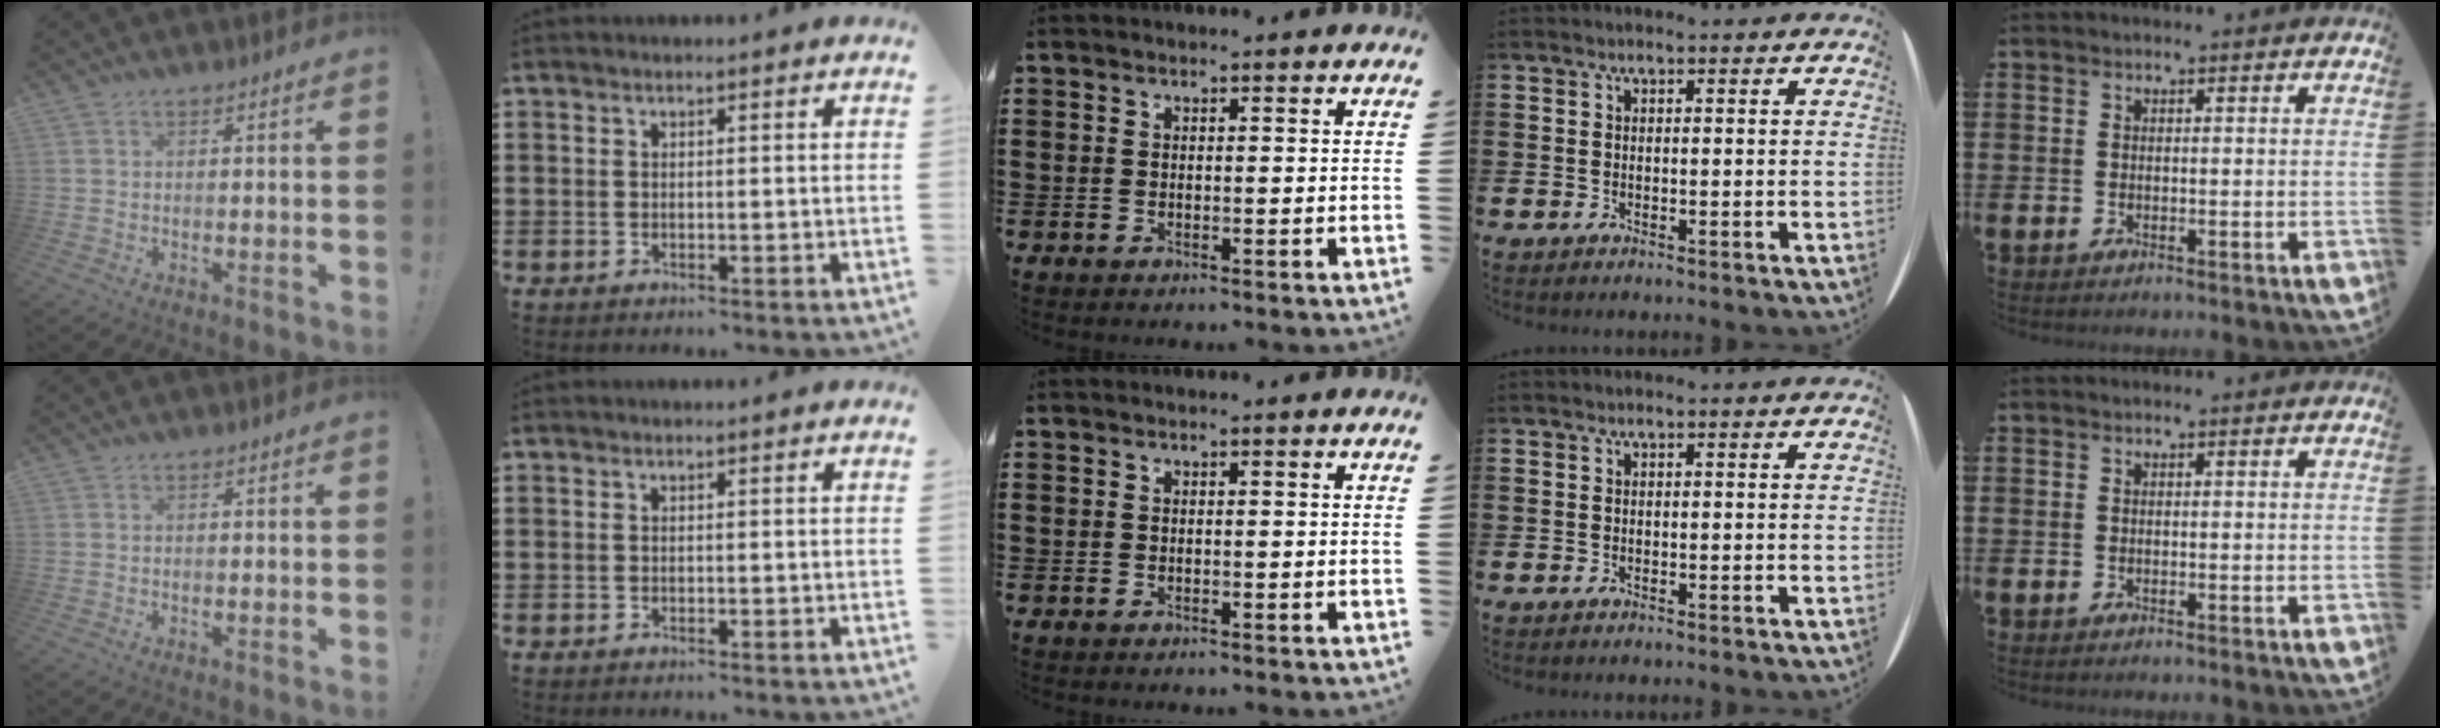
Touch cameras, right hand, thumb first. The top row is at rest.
{}